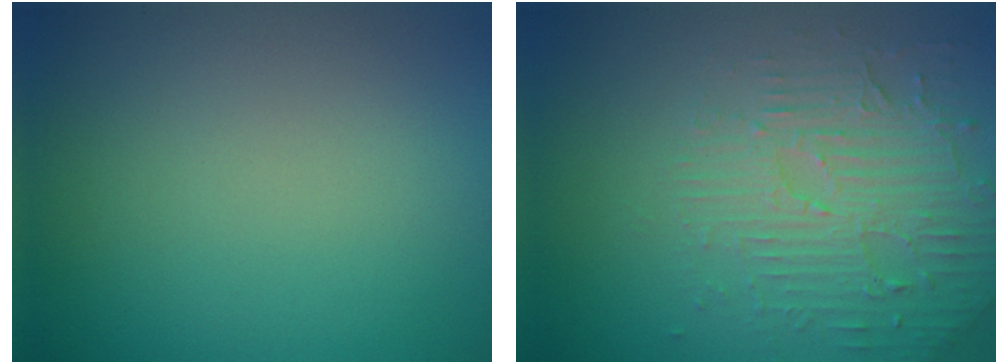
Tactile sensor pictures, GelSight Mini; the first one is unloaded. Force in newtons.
{"total": 4.6, "press": 3.6, "slide": 2.8}